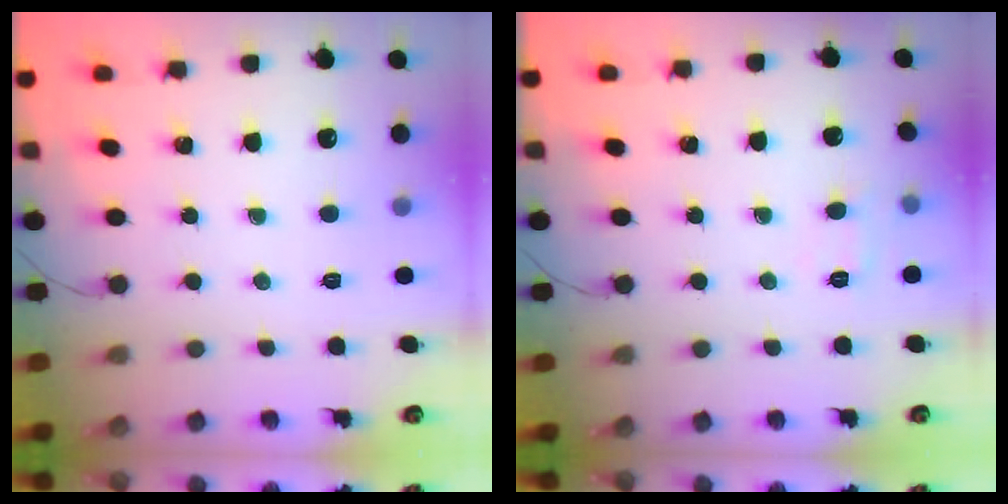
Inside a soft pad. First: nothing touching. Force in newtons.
{"total": 6.4, "press": 6.2, "slide": 1.4}